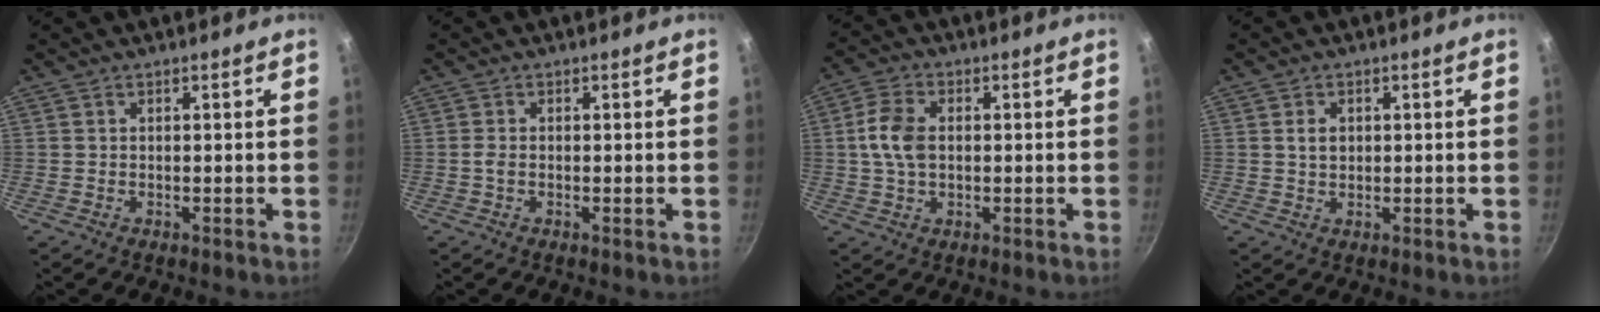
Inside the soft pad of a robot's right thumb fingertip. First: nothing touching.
{"total": 1.3, "force": [-0.3, 0.4, 1.2], "torque": [-0.031, 0.001, -0.010]}
{"total": 7.3, "force": [0.4, 4.8, 5.4], "torque": [-0.100, 0.013, 0.003]}
{"total": 2.5, "force": [0.5, 1.9, 1.6], "torque": [-0.019, 0.002, 0.009]}